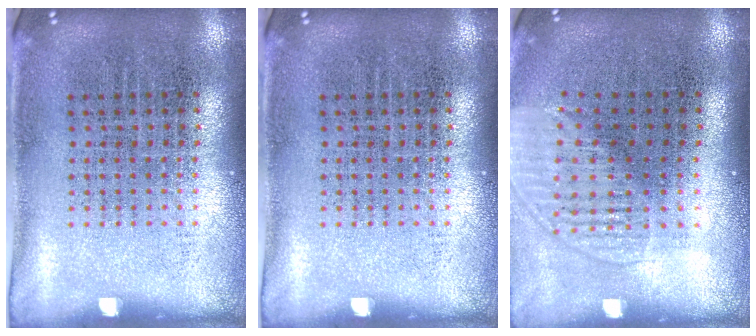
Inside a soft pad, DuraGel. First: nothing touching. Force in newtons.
{"total": 0.0}
{"total": 1.4, "press": 1.2, "slide": 0.6}